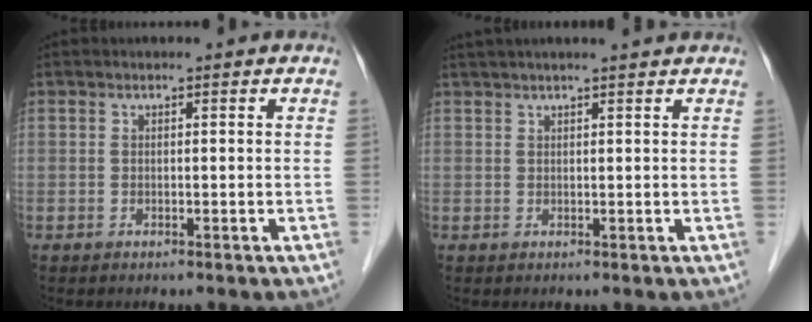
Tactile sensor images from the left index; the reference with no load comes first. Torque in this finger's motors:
{"motor_torque": [1.11, -1.03, -0.04, 0.02]}